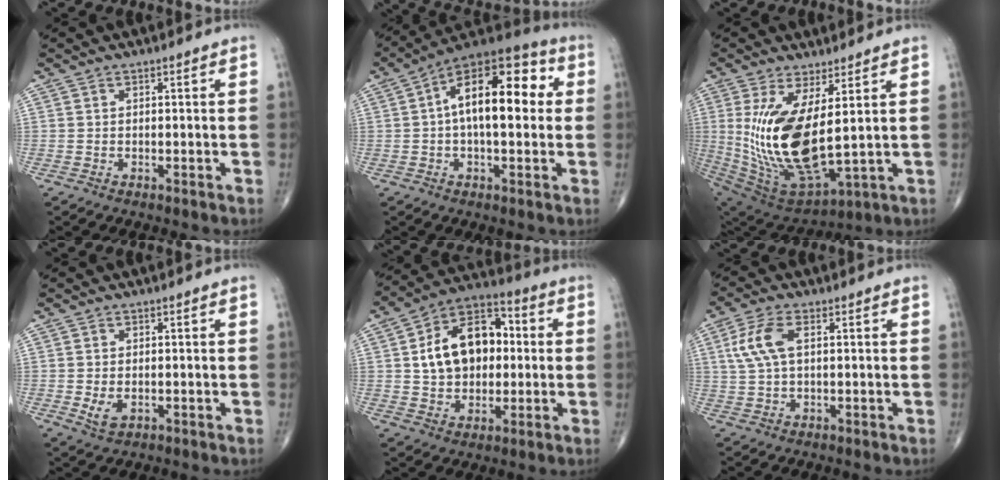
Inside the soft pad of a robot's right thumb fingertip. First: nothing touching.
{"total": 17.3, "force": [2.1, 8.3, 15.0], "torque": [-0.211, 0.039, 0.021]}
{"total": 18.4, "force": [2.4, 6.9, 16.9], "torque": [-0.347, -0.042, 0.069]}
{"total": 3.0, "force": [-0.4, 1.8, 2.3], "torque": [-0.043, -0.007, -0.003]}
{"total": 16.5, "force": [1.8, 11.3, 12.0], "torque": [-0.160, 0.024, 0.024]}
{"total": 6.8, "force": [1.7, 3.3, 5.8], "torque": [-0.140, 0.012, 0.034]}